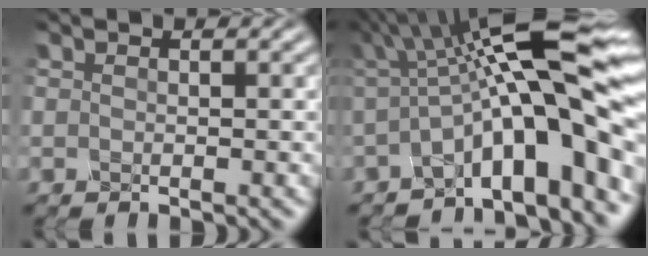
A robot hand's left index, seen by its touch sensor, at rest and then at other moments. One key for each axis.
{"total": 13.4, "fx": -0.3, "fy": 2.8, "fz": 13.1, "tx": -0.188, "ty": 0.028, "tz": -0.011}